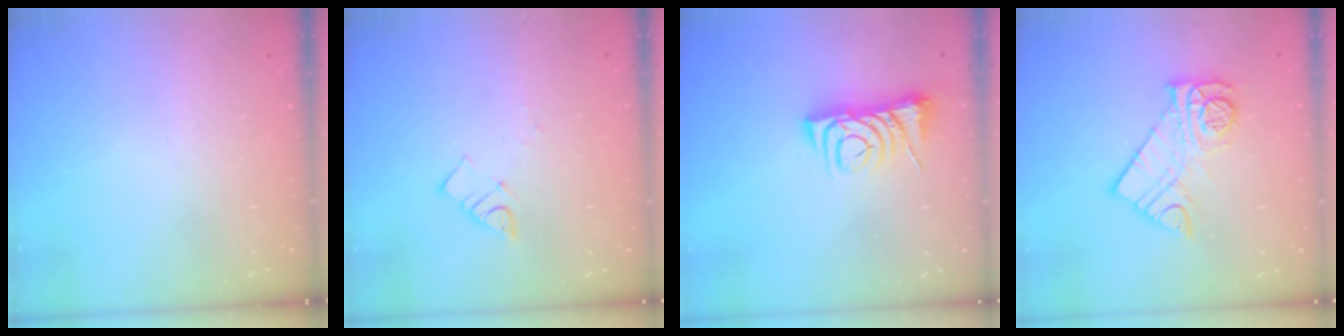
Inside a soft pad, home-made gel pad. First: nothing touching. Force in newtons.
{"total": 3.9, "press": 3.9, "slide": 0.5}
{"total": 7.3, "press": 7.2, "slide": 0.9}
{"total": 11.4, "press": 11.4, "slide": 1.0}